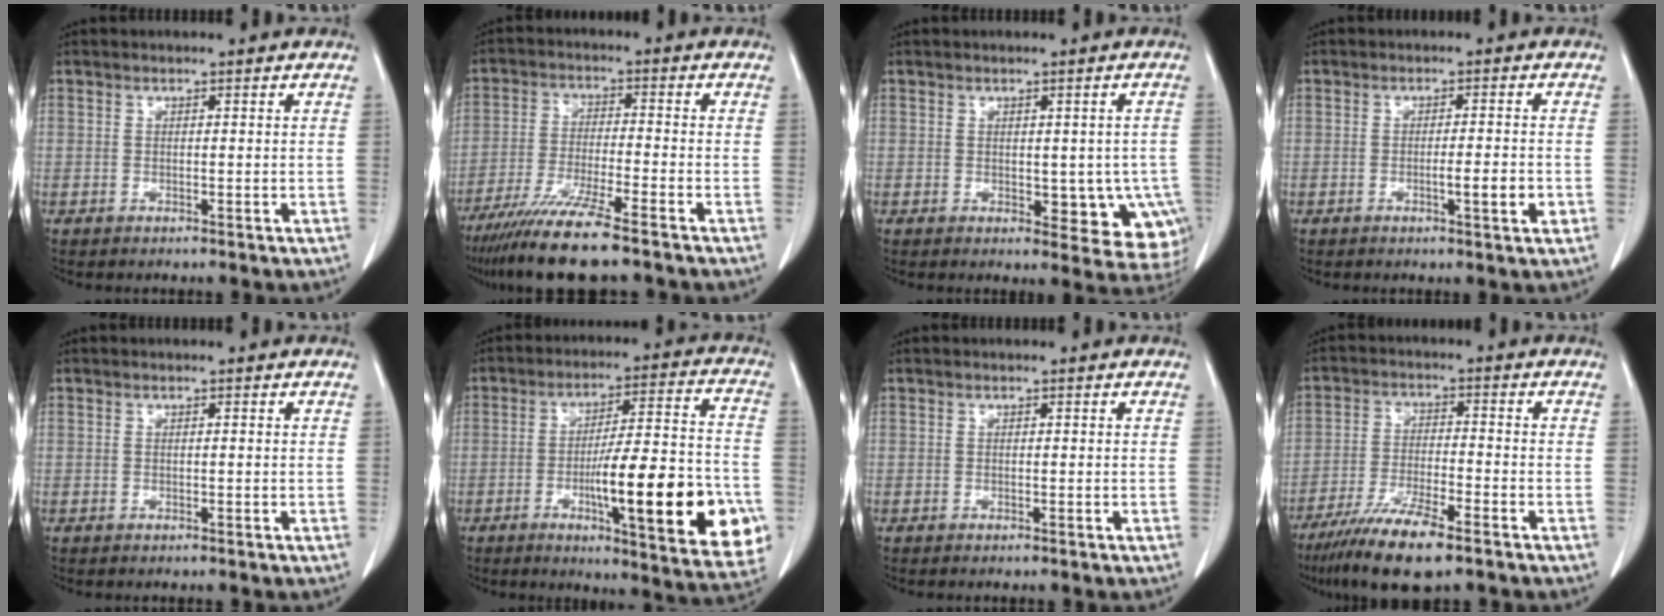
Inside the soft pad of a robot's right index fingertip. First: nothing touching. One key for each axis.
{"total": 11.6, "fx": -8.9, "fy": -0.2, "fz": 7.4, "tx": -0.130, "ty": -0.034, "tz": -0.152}
{"total": 8.9, "fx": -2.1, "fy": 4.9, "fz": 7.1, "tx": -0.055, "ty": 0.003, "tz": -0.019}
{"total": 4.1, "fx": -1.3, "fy": 0.2, "fz": 3.8, "tx": -0.057, "ty": -0.003, "tz": -0.018}
{"total": 0.0}
{"total": 22.2, "fx": -6.4, "fy": 3.3, "fz": 21.0, "tx": -0.240, "ty": 0.004, "tz": -0.081}
{"total": 0.0}
{"total": 10.4, "fx": -7.2, "fy": 1.3, "fz": 7.4, "tx": -0.136, "ty": -0.027, "tz": -0.128}